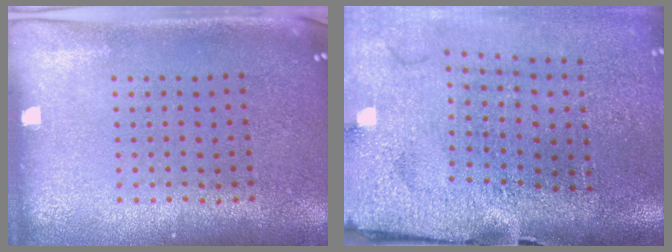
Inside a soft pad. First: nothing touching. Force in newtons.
{"total": 4.0, "press": 3.2, "slide": 2.4}